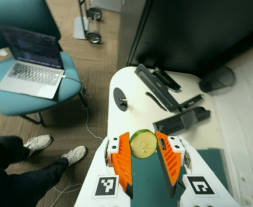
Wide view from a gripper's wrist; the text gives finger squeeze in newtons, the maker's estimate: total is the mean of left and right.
{"total": 9.2, "left": 9.2, "right": 9.1}